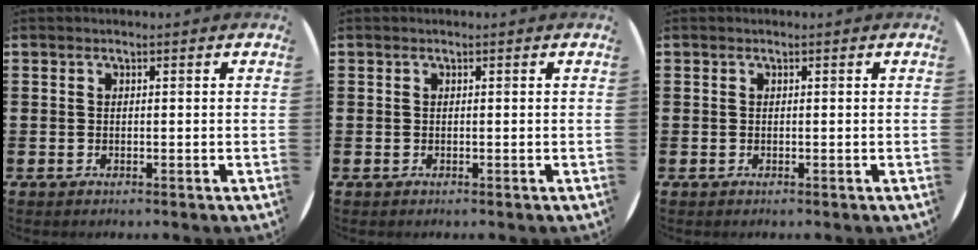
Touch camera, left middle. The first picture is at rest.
{"total": 0.0}
{"total": 0.0}